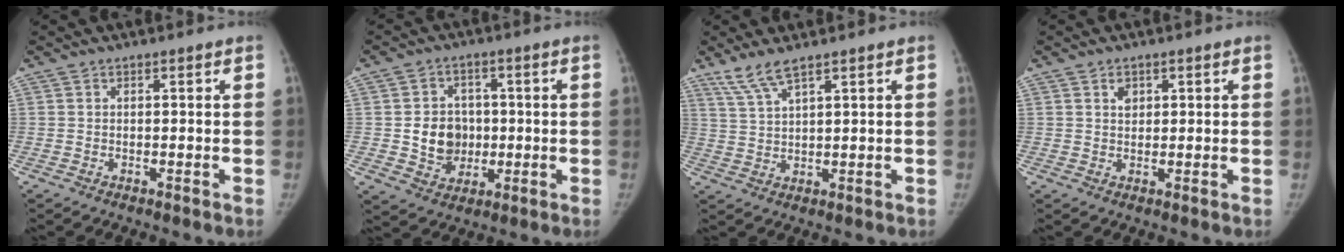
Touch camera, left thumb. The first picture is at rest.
{"total": 8.7, "force": [-0.3, 7.6, 4.2], "torque": [-0.027, 0.005, -0.002]}
{"total": 5.2, "force": [3.9, 0.7, 3.3], "torque": [-0.075, -0.009, 0.086]}
{"total": 2.0, "force": [0.9, 1.5, 1.0], "torque": [-0.005, -0.004, 0.014]}